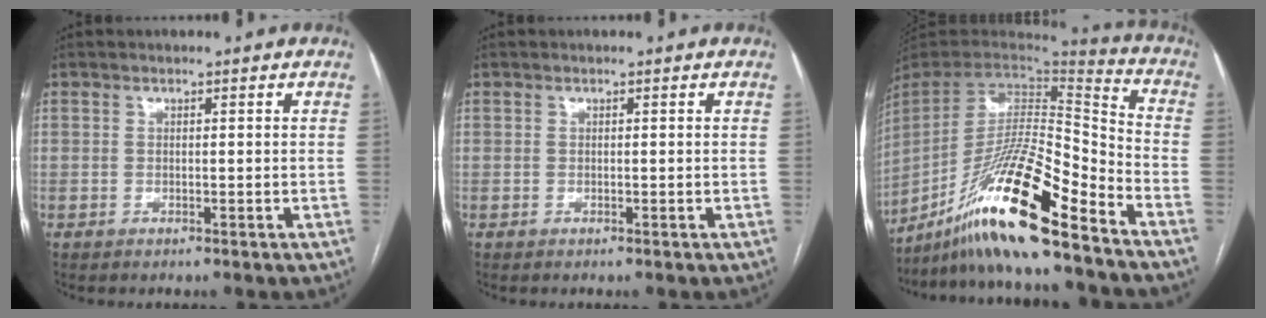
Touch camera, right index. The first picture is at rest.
{"total": 0.0}
{"total": 21.6, "force": [-15.1, 1.4, 15.4], "torque": [-0.296, -0.018, -0.277]}